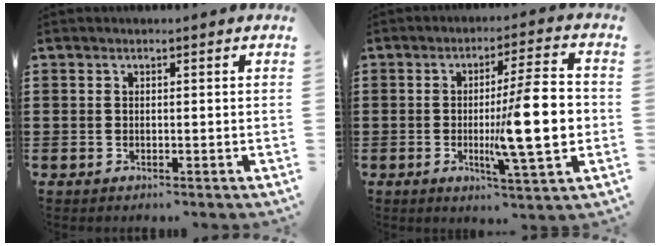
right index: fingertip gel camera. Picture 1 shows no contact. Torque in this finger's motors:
{"motor_torque": [2.14, 0.00, 1.05, 0.21]}